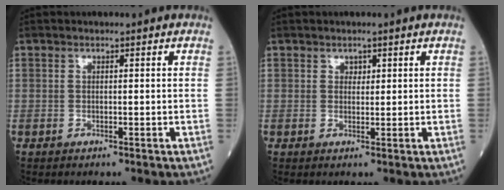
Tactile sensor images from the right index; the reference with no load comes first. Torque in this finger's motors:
{"motor_torque": [0.01, 0.00, -0.03, -0.01]}